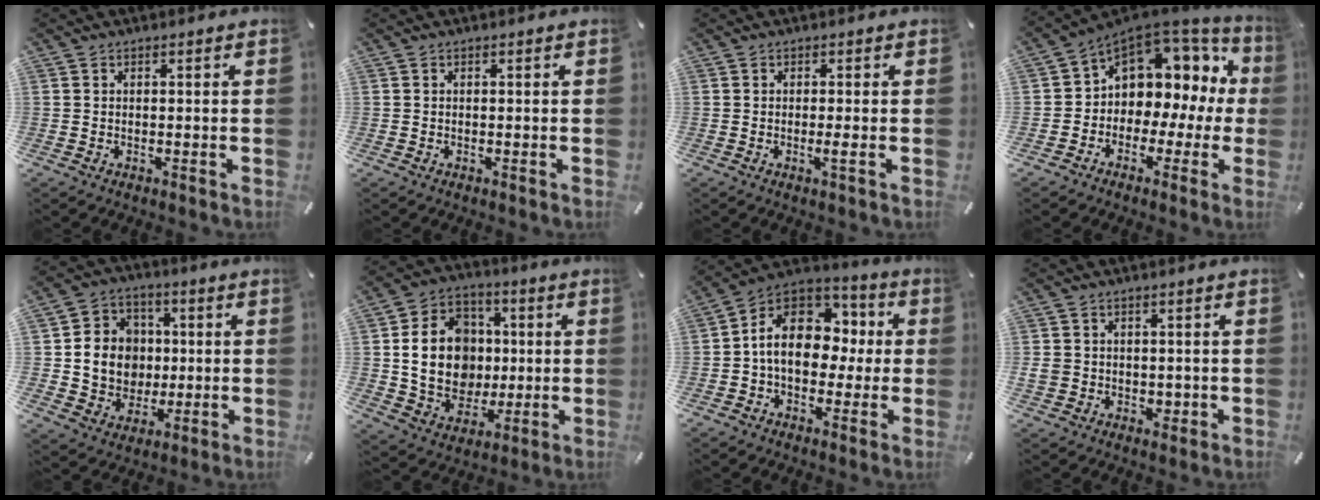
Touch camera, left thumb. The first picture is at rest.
{"total": 0.0}
{"total": 1.8, "force": [-0.4, 0.1, 1.7], "torque": [-0.030, -0.006, -0.006]}
{"total": 8.2, "force": [2.6, 7.0, 3.3], "torque": [-0.056, -0.036, 0.046]}
{"total": 11.3, "force": [0.2, 10.7, 3.7], "torque": [-0.071, 0.006, 0.015]}
{"total": 17.1, "force": [0.7, 14.5, 9.1], "torque": [-0.181, 0.011, 0.022]}
{"total": 13.7, "force": [0.8, 10.8, 8.5], "torque": [-0.153, -0.003, 0.017]}
{"total": 3.9, "force": [0.1, 3.8, 0.8], "torque": [-0.015, 0.002, 0.001]}